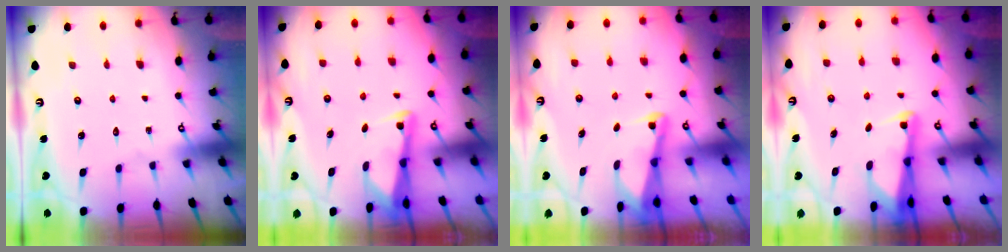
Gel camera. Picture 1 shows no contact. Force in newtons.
{"total": 2.7, "press": 2.7, "slide": 0.1}
{"total": 2.2, "press": 2.2, "slide": 0.3}
{"total": 2.4, "press": 2.4, "slide": 0.3}